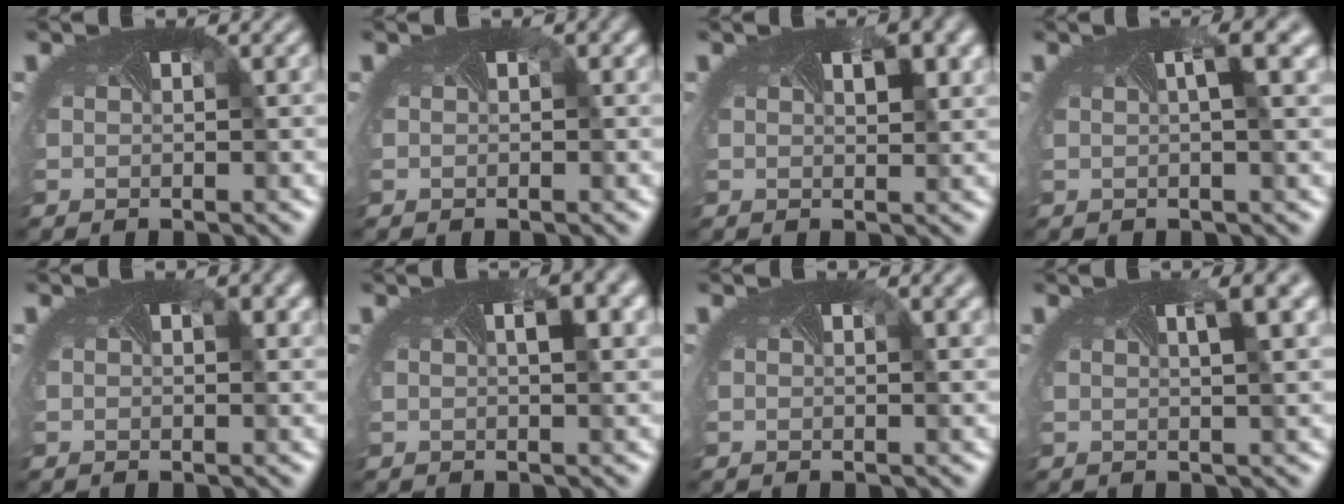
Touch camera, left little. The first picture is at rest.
{"total": 0.8, "force": [0.3, 0.5, 0.6], "torque": [0.002, 0.007, -0.003]}
{"total": 2.5, "force": [1.1, 0.8, 2.2], "torque": [-0.037, -0.006, 0.017]}
{"total": 3.0, "force": [1.0, 0.5, 2.7], "torque": [-0.031, 0.002, 0.011]}
{"total": 0.9, "force": [0.5, 0.3, 0.8], "torque": [-0.005, -0.004, 0.007]}
{"total": 3.6, "force": [1.3, 1.2, 3.1], "torque": [-0.035, 0.004, 0.013]}
{"total": 2.1, "force": [1.1, 0.8, 1.6], "torque": [-0.010, 0.005, -0.003]}
{"total": 3.8, "force": [1.7, 1.1, 3.2], "torque": [-0.031, 0.004, 0.014]}